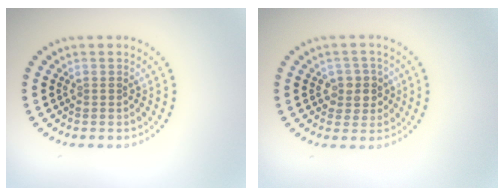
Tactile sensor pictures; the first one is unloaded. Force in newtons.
{"total": 2.2, "press": 2.1, "slide": 0.6}